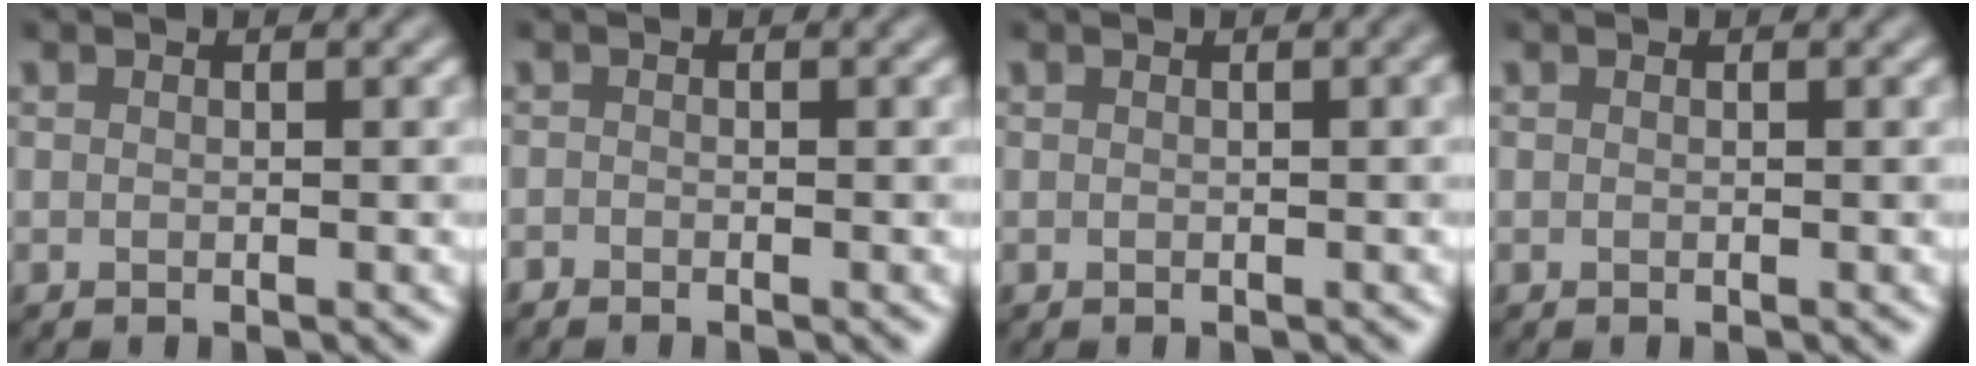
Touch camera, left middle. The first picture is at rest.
{"total": 0.5, "force": [-0.5, 0.1, 0.0], "torque": [0.003, -0.003, -0.010]}
{"total": 1.4, "force": [0.2, 0.5, 1.3], "torque": [-0.009, 0.010, 0.001]}
{"total": 0.0}